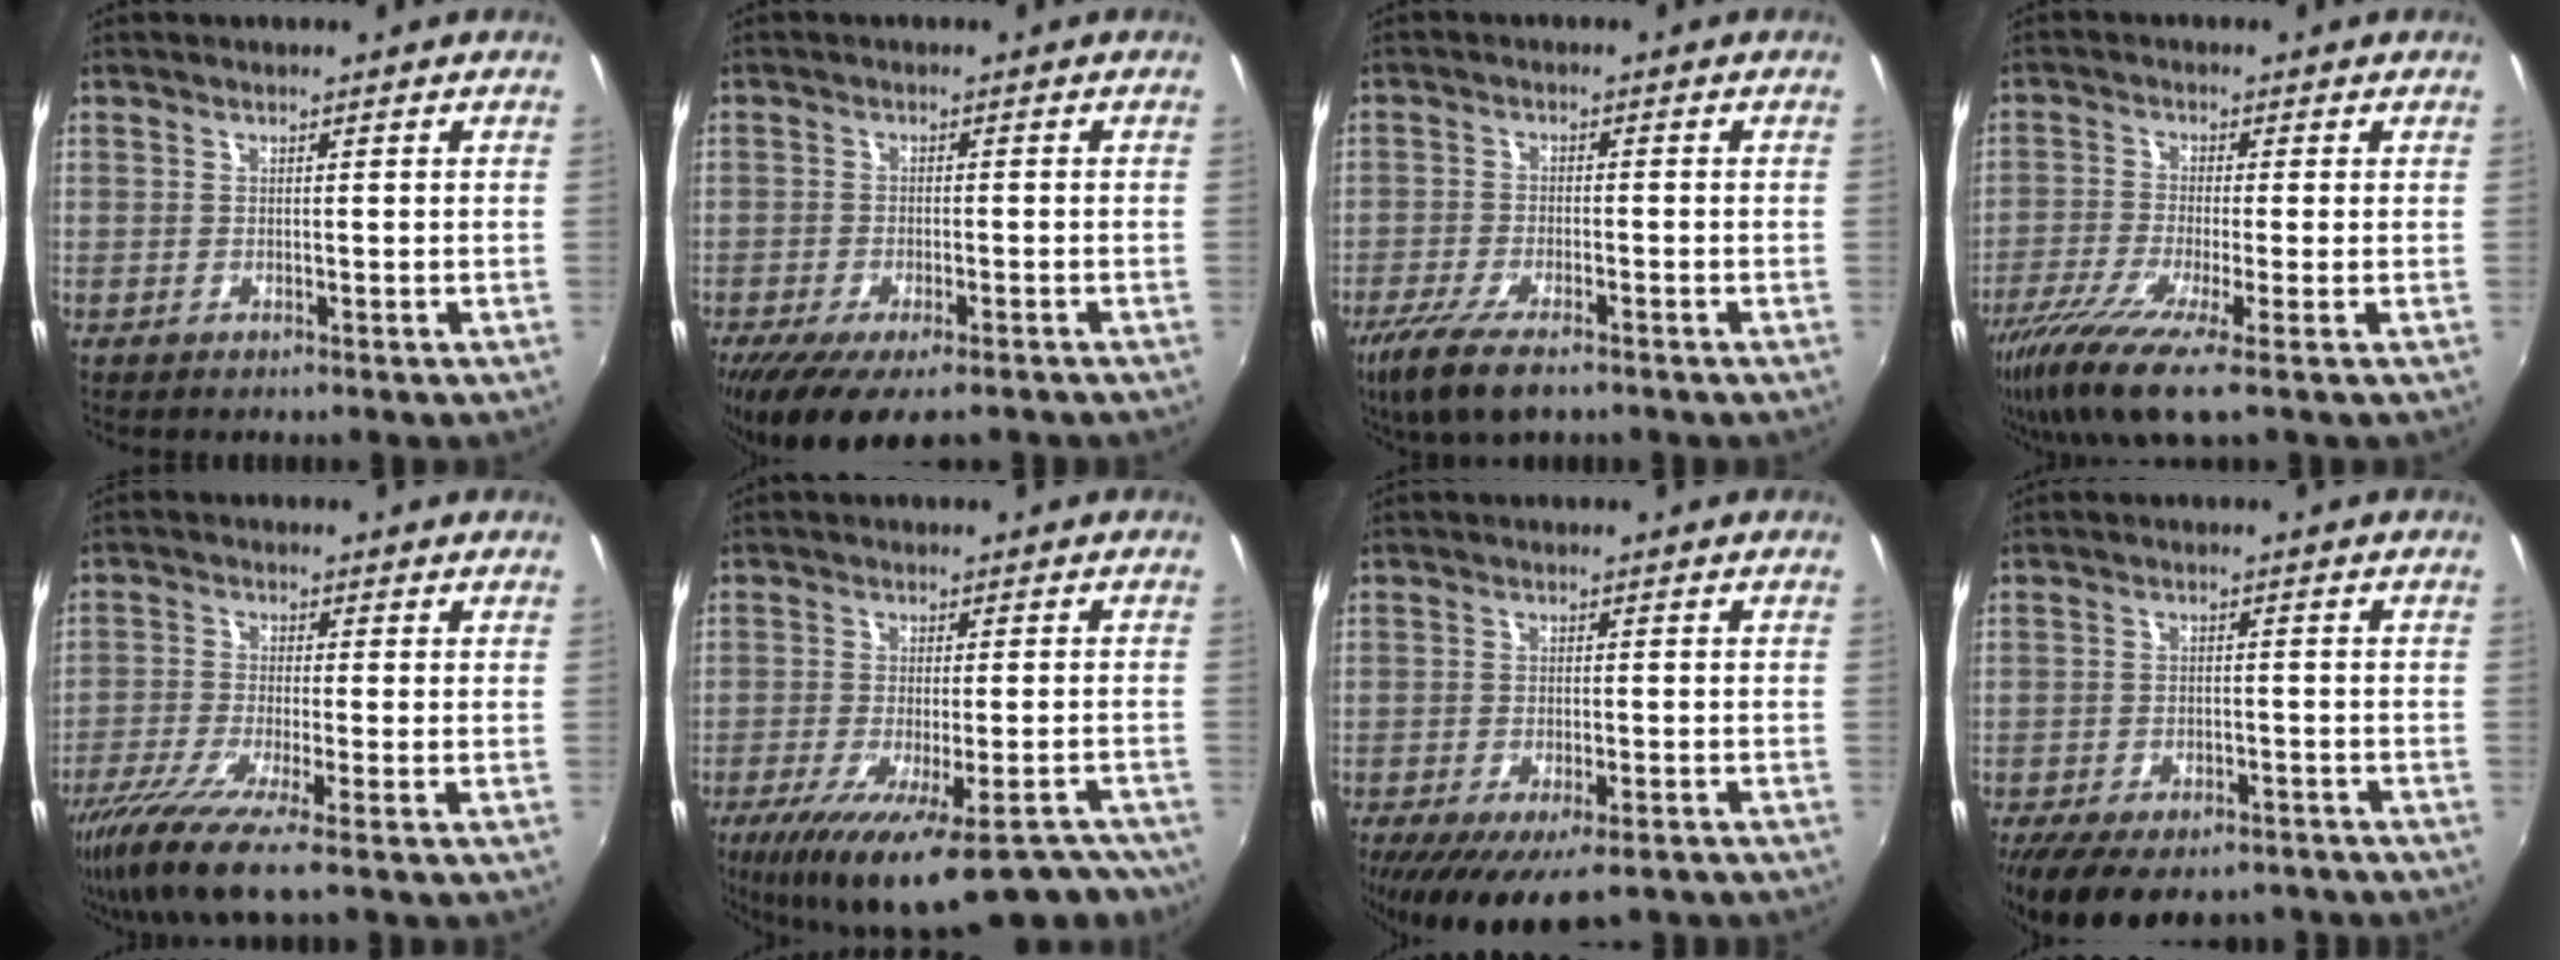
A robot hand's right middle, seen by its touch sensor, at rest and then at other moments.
{"total": 12.9, "force": [-9.1, 4.5, 8.0], "torque": [-0.166, -0.049, -0.141]}
{"total": 10.6, "force": [-7.1, 3.5, 7.0], "torque": [-0.166, -0.037, -0.132]}
{"total": 10.6, "force": [-6.1, 1.2, 8.5], "torque": [-0.190, -0.039, -0.117]}
{"total": 9.6, "force": [-6.4, 0.7, 7.2], "torque": [-0.164, -0.037, -0.122]}
{"total": 21.6, "force": [-15.2, 7.0, 13.6], "torque": [-0.224, -0.047, -0.208]}
{"total": 14.0, "force": [-9.7, 5.0, 8.8], "torque": [-0.176, -0.053, -0.142]}
{"total": 16.7, "force": [-12.1, 7.5, 8.7], "torque": [-0.181, -0.034, -0.173]}